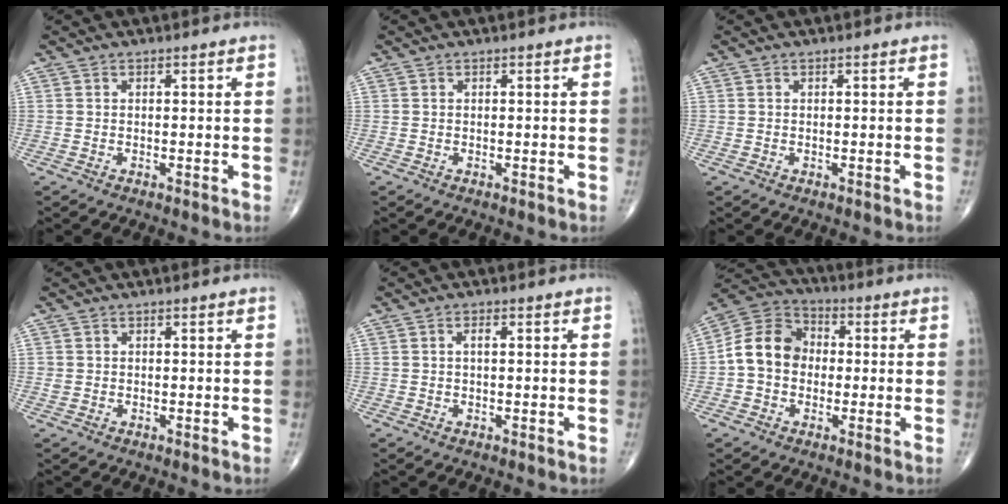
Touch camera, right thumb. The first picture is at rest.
{"total": 0.0}
{"total": 0.0}
{"total": 0.9, "force": [0.0, 0.8, 0.3], "torque": [-0.002, 0.002, 0.003]}
{"total": 1.4, "force": [0.2, 0.5, 1.2], "torque": [-0.021, 0.003, 0.002]}
{"total": 10.9, "force": [-0.5, 8.9, 6.4], "torque": [-0.102, 0.035, -0.023]}